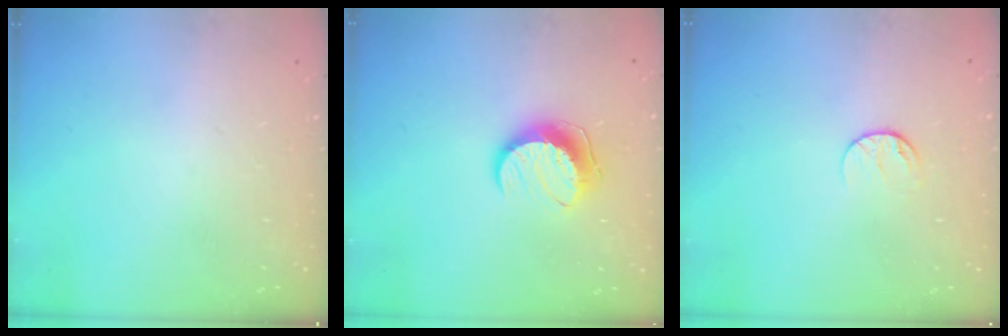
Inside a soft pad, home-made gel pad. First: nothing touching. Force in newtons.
{"total": 10.5, "press": 10.5, "slide": 0.4}
{"total": 6.8, "press": 6.8, "slide": 0.4}